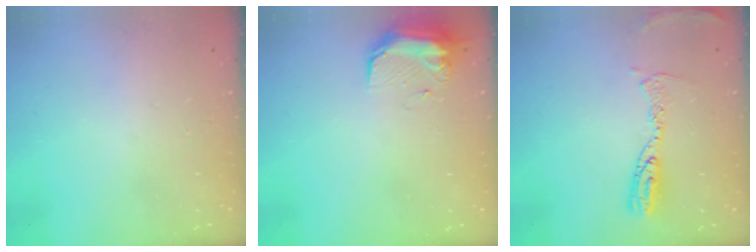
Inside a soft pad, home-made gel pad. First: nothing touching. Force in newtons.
{"total": 9.3, "press": 9.3, "slide": 0.7}
{"total": 9.5, "press": 9.4, "slide": 0.9}